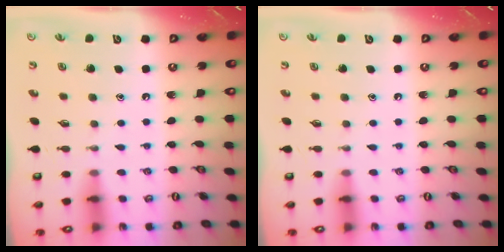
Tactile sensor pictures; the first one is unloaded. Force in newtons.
{"total": 0.0}